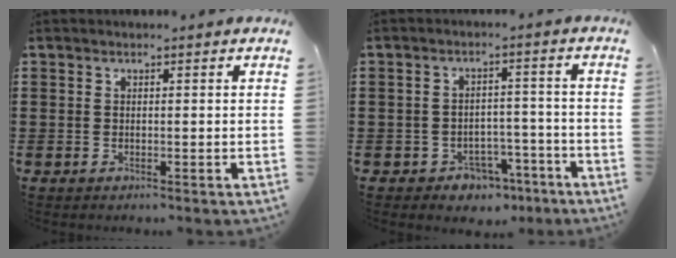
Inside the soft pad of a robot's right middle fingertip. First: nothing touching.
{"total": 3.6, "force": [-3.2, 1.6, 0.6], "torque": [-0.014, 0.011, -0.066]}